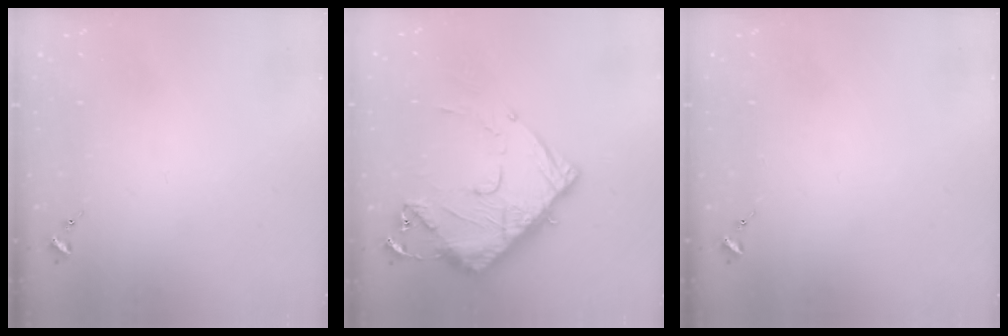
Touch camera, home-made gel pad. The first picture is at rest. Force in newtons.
{"total": 14.8, "press": 14.7, "slide": 1.5}
{"total": 0.0}